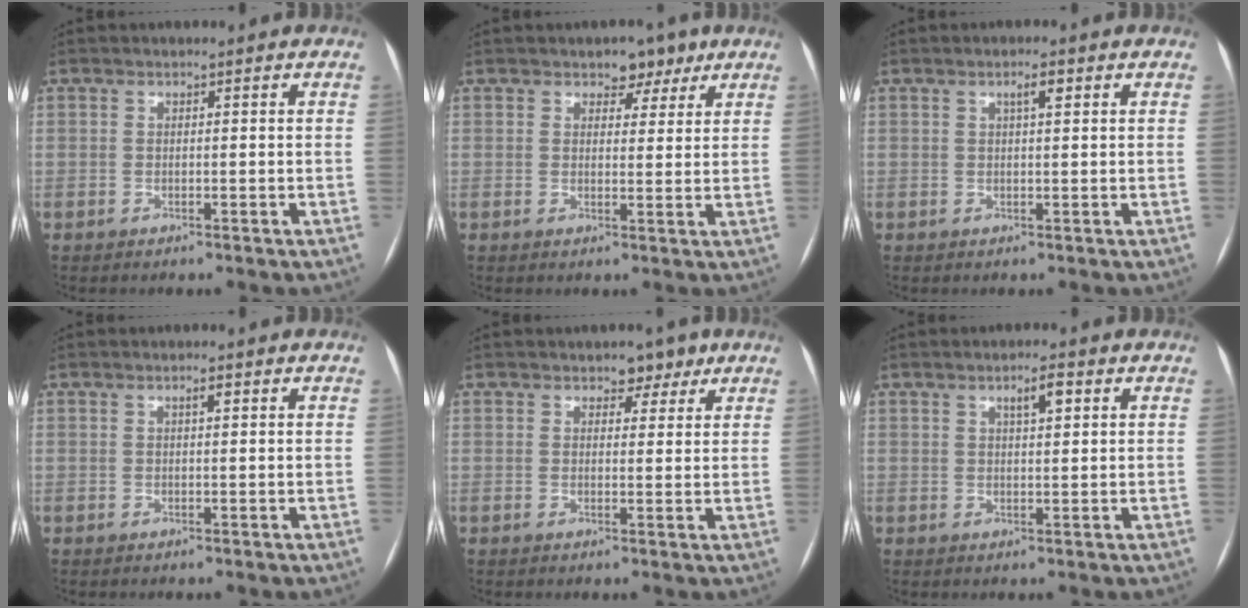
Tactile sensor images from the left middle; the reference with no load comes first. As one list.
[{"total": 4.0, "force": [2.7, 2.4, 1.6], "torque": [-0.010, 0.002, 0.035]}, {"total": 1.9, "force": [0.9, 0.3, 1.7], "torque": [-0.030, 0.005, 0.014]}, {"total": 1.0, "force": [0.4, 0.2, 0.9], "torque": [-0.017, 0.002, 0.006]}, {"total": 3.2, "force": [2.1, 1.9, 1.4], "torque": [-0.010, 0.002, 0.027]}, {"total": 3.0, "force": [1.4, 0.7, 2.6], "torque": [-0.046, 0.005, 0.023]}]